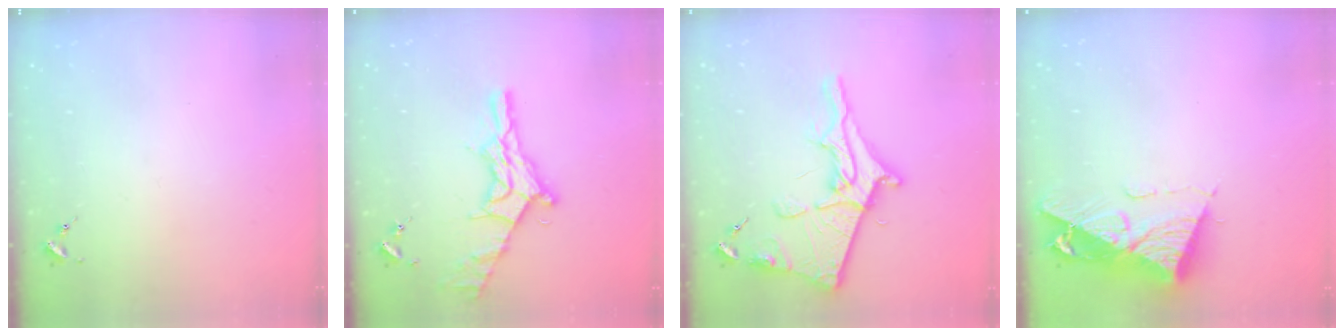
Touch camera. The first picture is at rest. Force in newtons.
{"total": 17.0, "press": 17.0, "slide": 1.2}
{"total": 17.4, "press": 17.4, "slide": 1.3}
{"total": 11.4, "press": 11.3, "slide": 1.2}